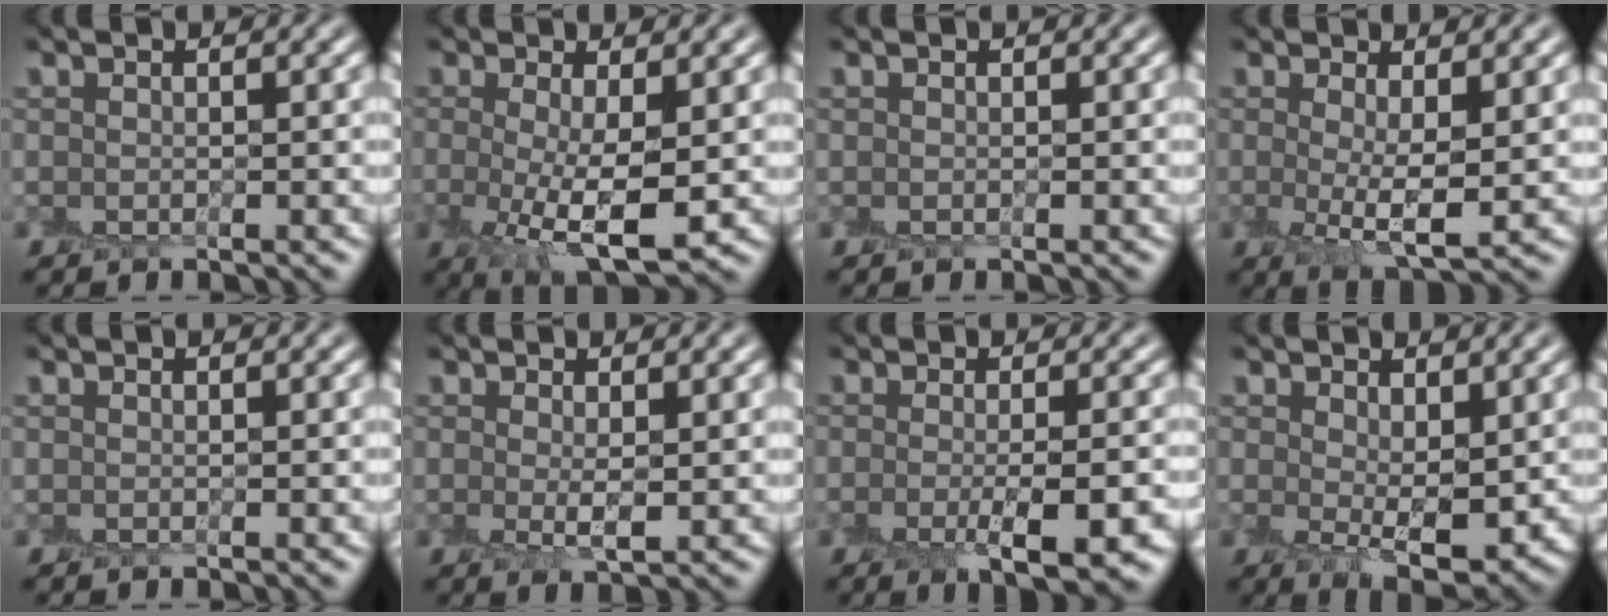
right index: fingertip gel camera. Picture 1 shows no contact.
{"total": 5.6, "force": [-0.5, 1.8, 5.3], "torque": [-0.104, -0.014, -0.004]}
{"total": 0.0}
{"total": 3.7, "force": [0.5, 1.0, 3.5], "torque": [-0.068, -0.012, 0.010]}
{"total": 0.0}
{"total": 1.6, "force": [0.2, 0.4, 1.6], "torque": [-0.035, -0.005, 0.006]}
{"total": 5.1, "force": [-1.9, 1.2, 4.5], "torque": [-0.080, -0.011, -0.028]}
{"total": 4.5, "force": [0.7, 2.1, 3.9], "torque": [-0.072, -0.014, 0.018]}